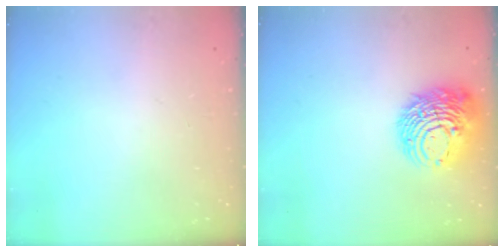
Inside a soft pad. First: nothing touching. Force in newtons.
{"total": 13.3, "press": 13.3, "slide": 1.2}